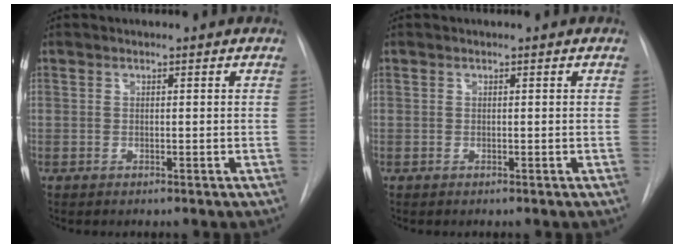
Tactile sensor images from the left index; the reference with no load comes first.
{"total": 0.0}